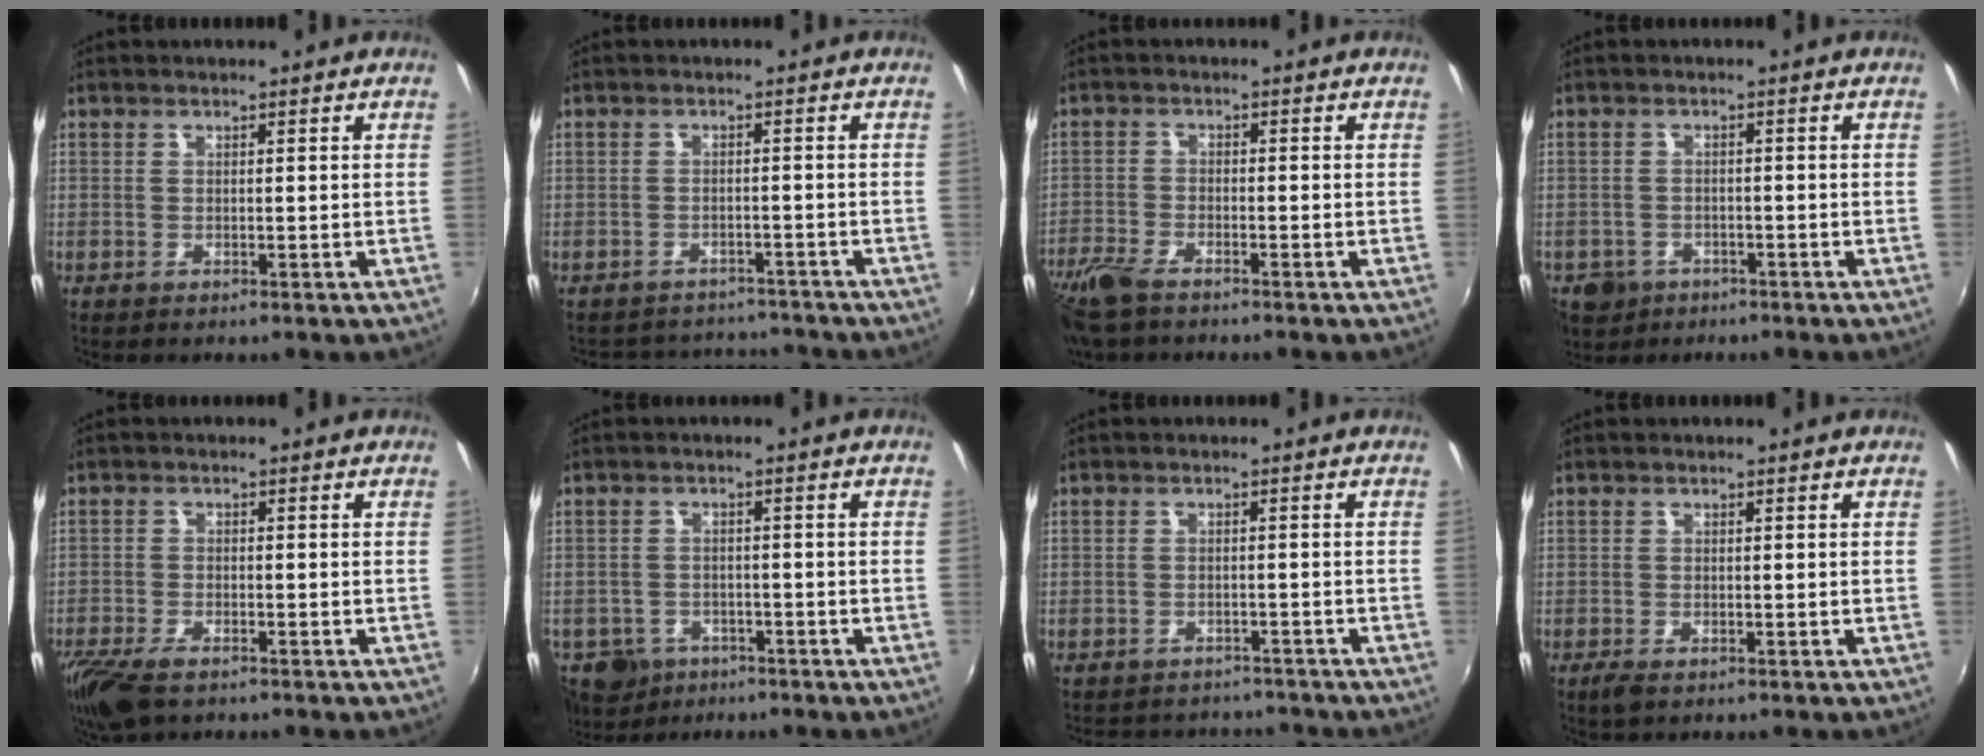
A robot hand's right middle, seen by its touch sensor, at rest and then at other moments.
{"total": 8.8, "force": [-8.0, 3.4, 1.4], "torque": [-0.037, 0.020, -0.104]}
{"total": 8.3, "force": [-6.4, 2.8, 4.5], "torque": [-0.124, -0.027, -0.129]}
{"total": 6.3, "force": [-3.4, 4.9, 2.1], "torque": [-0.059, -0.007, -0.050]}
{"total": 8.3, "force": [-6.1, 2.9, 4.9], "torque": [-0.124, -0.033, -0.117]}
{"total": 8.9, "force": [-5.4, 6.4, 3.1], "torque": [-0.091, -0.010, -0.083]}
{"total": 7.7, "force": [-6.8, 3.2, 1.5], "torque": [-0.039, 0.007, -0.091]}
{"total": 2.0, "force": [-1.3, 0.8, 1.3], "torque": [-0.026, -0.008, -0.024]}